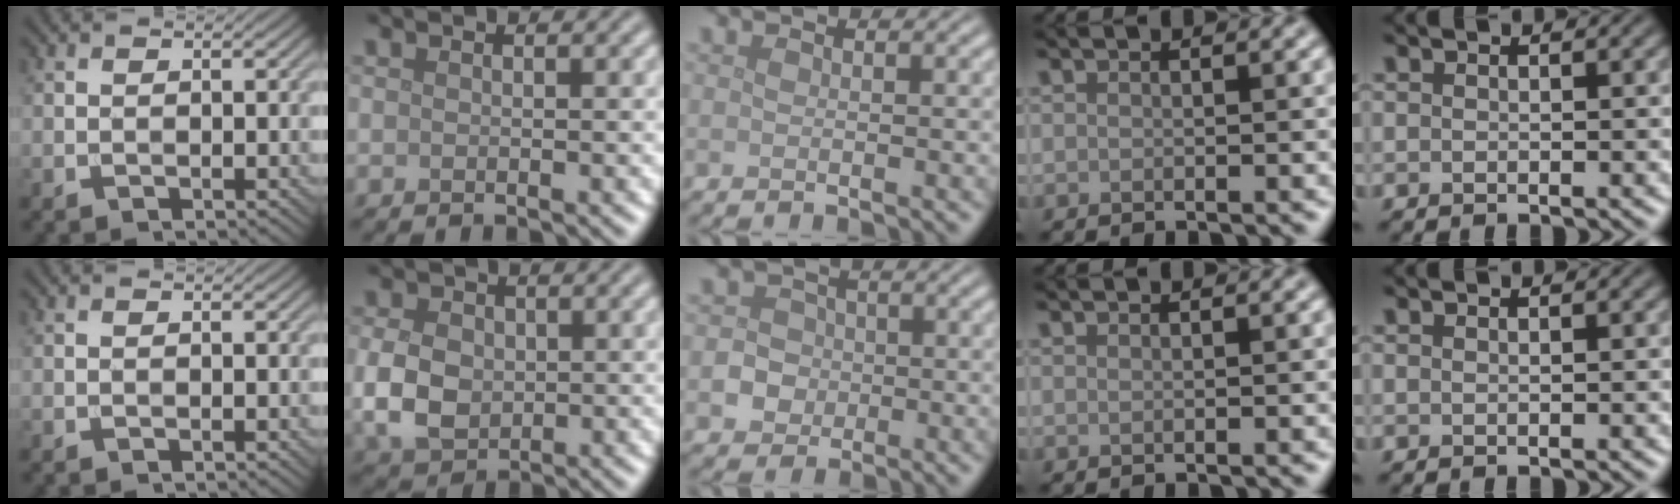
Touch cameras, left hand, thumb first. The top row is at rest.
{"index": {"total": 5.2, "force": [-0.2, 3.9, 3.3], "torque": [-0.076, -0.001, -0.008]}, "middle": {"total": 2.9, "force": [-0.5, 2.7, 0.9], "torque": [0.008, 0.006, -0.023]}}